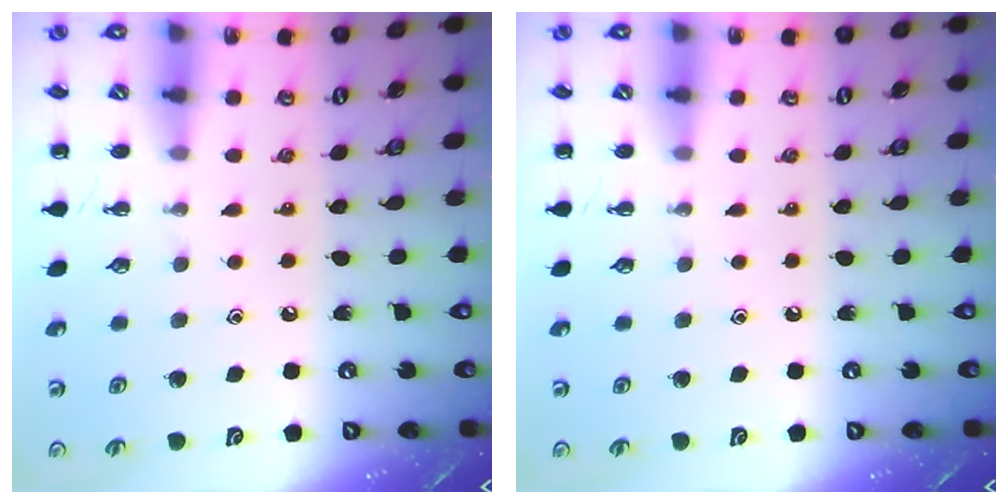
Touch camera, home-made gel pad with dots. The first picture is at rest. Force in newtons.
{"total": 0.0}